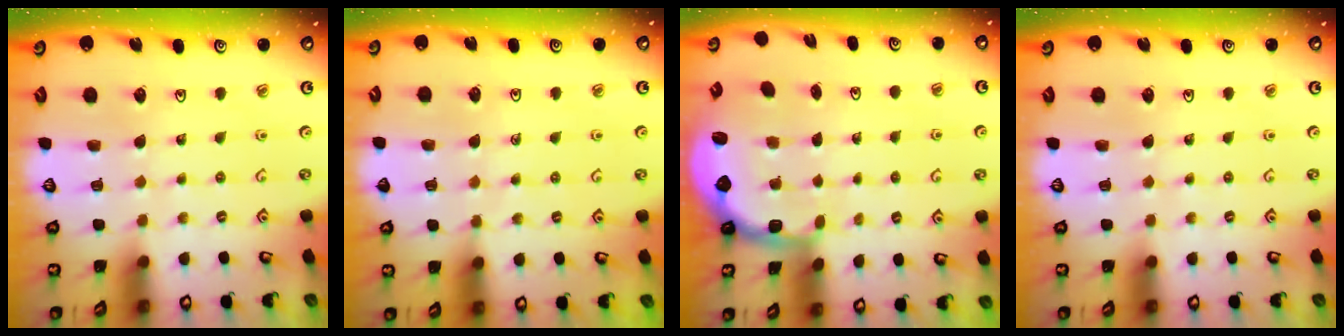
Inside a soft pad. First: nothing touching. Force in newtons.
{"total": 5.0, "press": 4.9, "slide": 0.8}
{"total": 2.6, "press": 2.0, "slide": 1.7}
{"total": 0.0}